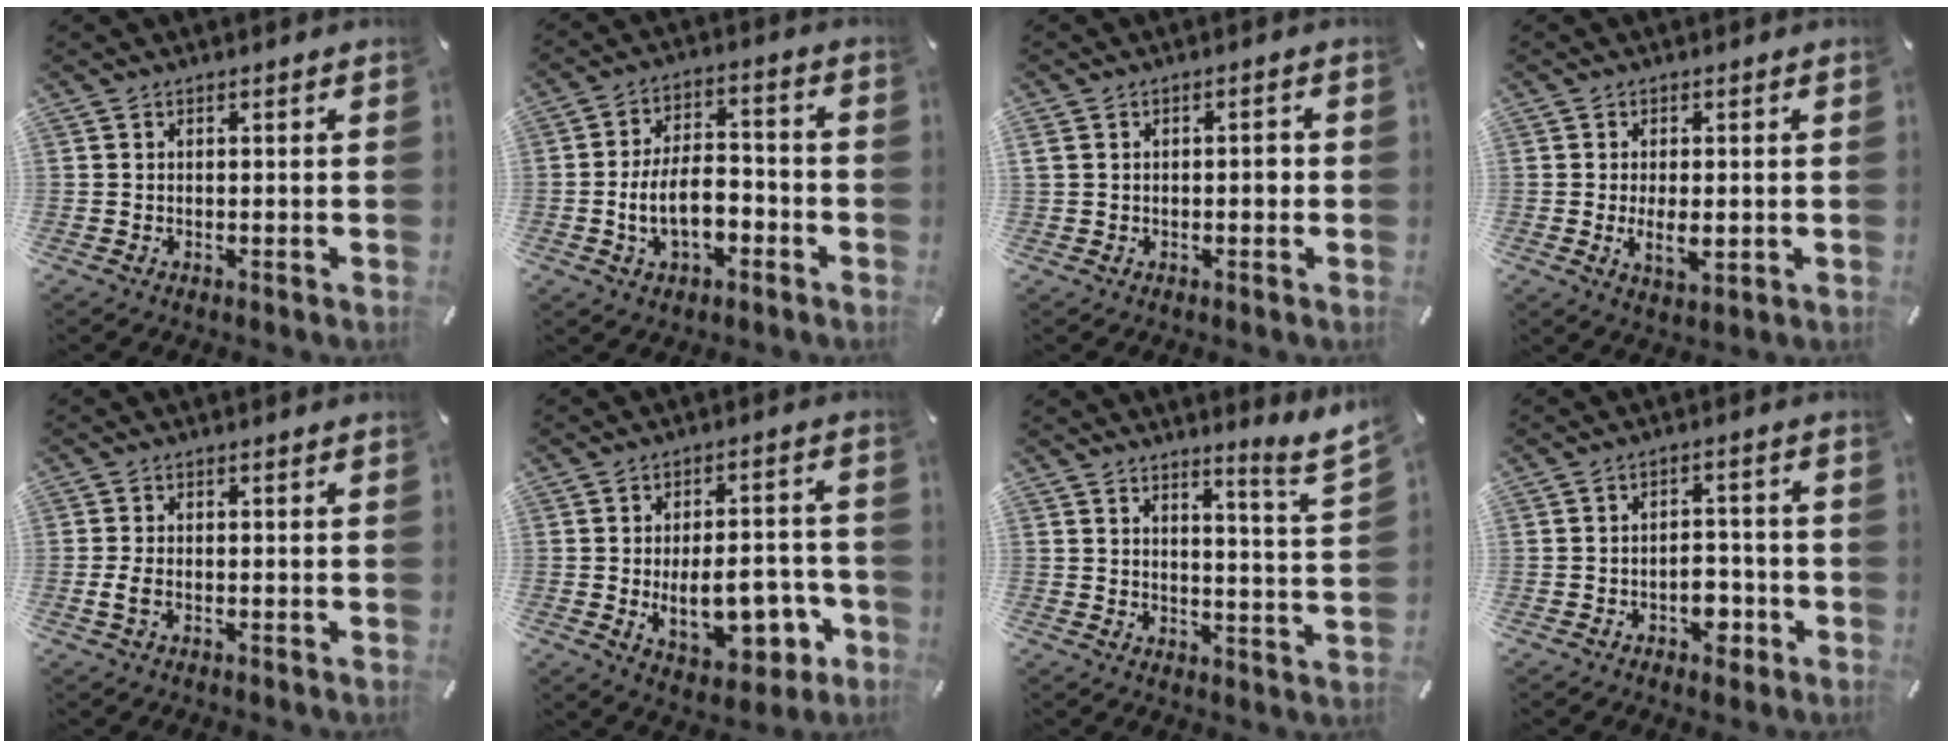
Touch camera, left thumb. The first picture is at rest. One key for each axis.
{"total": 10.9, "fx": -3.1, "fy": 6.5, "fz": 8.2, "tx": -0.139, "ty": 0.010, "tz": -0.056}
{"total": 2.8, "fx": -0.2, "fy": 1.5, "fz": 2.4, "tx": -0.037, "ty": 0.007, "tz": -0.008}
{"total": 6.1, "fx": -0.7, "fy": 2.6, "fz": 5.5, "tx": -0.089, "ty": -0.007, "tz": -0.014}
{"total": 2.2, "fx": -0.8, "fy": 1.1, "fz": 1.7, "tx": -0.034, "ty": 0.003, "tz": -0.014}
{"total": 15.7, "fx": -3.9, "fy": 8.2, "fz": 12.8, "tx": -0.176, "ty": 0.005, "tz": -0.053}
{"total": 6.5, "fx": 5.2, "fy": -0.4, "fz": 3.9, "tx": -0.056, "ty": -0.048, "tz": 0.083}
{"total": 5.8, "fx": -2.5, "fy": 3.8, "fz": 3.6, "tx": -0.046, "ty": 0.011, "tz": -0.041}